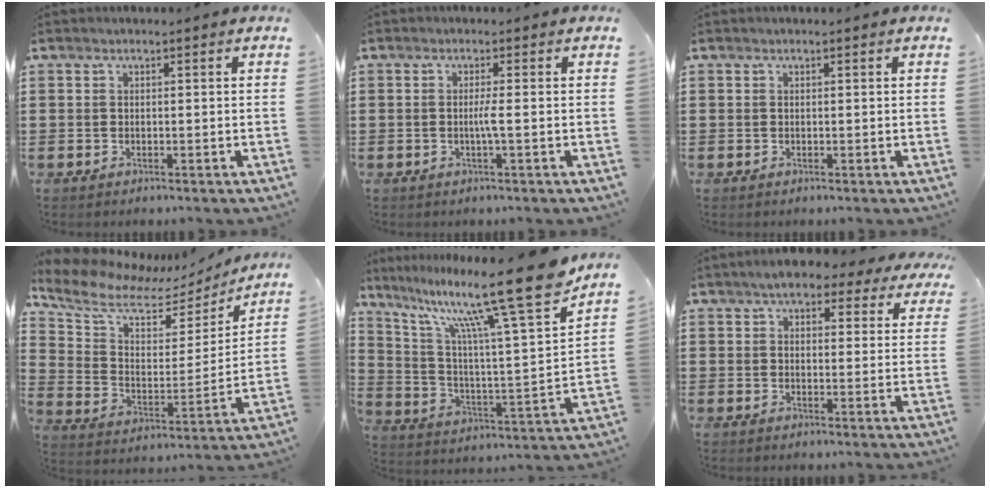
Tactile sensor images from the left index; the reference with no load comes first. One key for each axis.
{"total": 2.0, "fx": -0.3, "fy": -0.4, "fz": 2.0, "tx": -0.037, "ty": -0.005, "tz": -0.010}
{"total": 0.0}
{"total": 8.2, "fx": 6.9, "fy": 3.3, "fz": 3.0, "tx": -0.096, "ty": -0.039, "tz": 0.119}
{"total": 18.5, "fx": 13.3, "fy": 1.1, "fz": 12.7, "tx": -0.247, "ty": -0.079, "tz": 0.209}
{"total": 5.6, "fx": 4.6, "fy": 1.9, "fz": 2.5, "tx": -0.057, "ty": -0.004, "tz": 0.082}